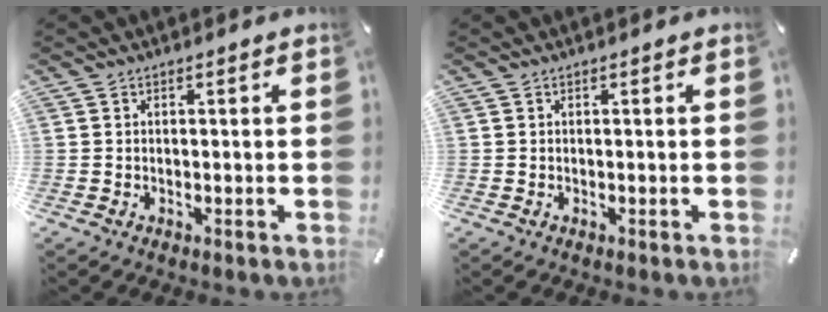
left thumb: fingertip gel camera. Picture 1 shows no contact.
{"total": 0.0}